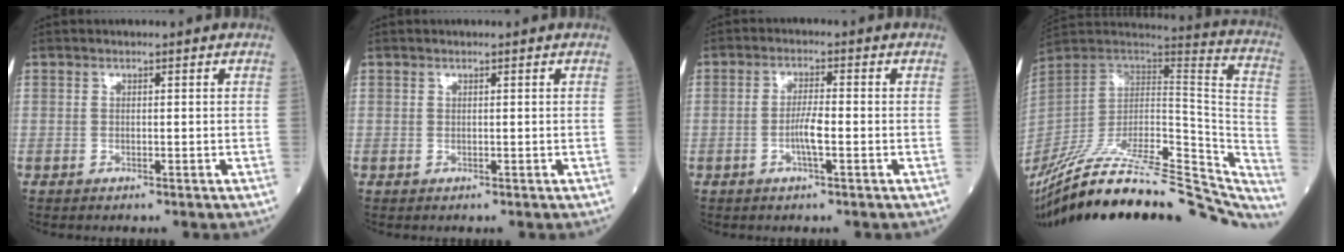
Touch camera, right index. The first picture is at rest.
{"total": 0.0}
{"total": 3.8, "force": [-1.1, 0.4, 3.7], "torque": [-0.072, 0.000, -0.022]}
{"total": 41.3, "force": [-35.4, 8.1, 19.7], "torque": [-0.269, -0.065, -0.501]}